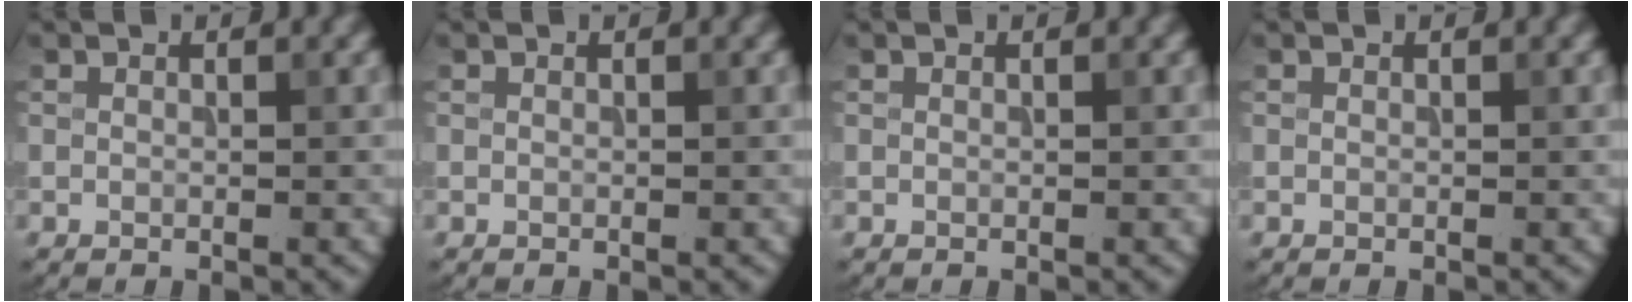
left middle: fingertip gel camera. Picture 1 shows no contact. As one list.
[{"total": 0.0}, {"total": 0.0}, {"total": 0.0}]